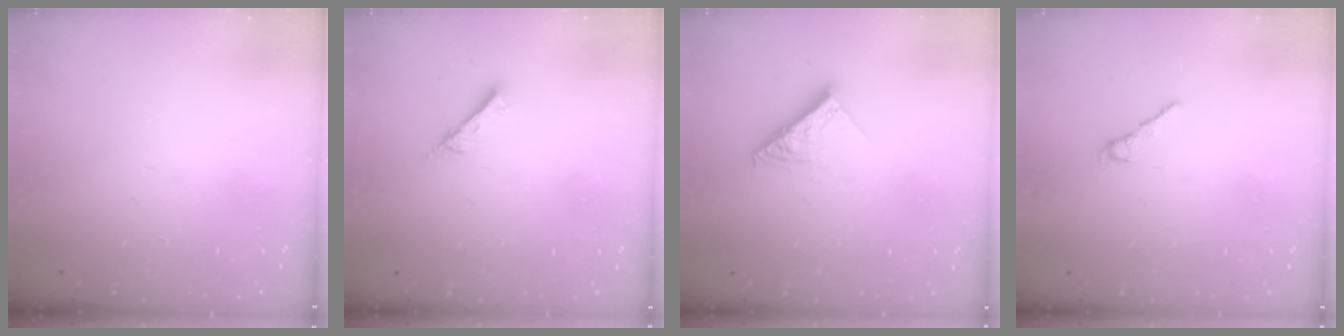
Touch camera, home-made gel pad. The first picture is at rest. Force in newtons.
{"total": 2.6, "press": 2.6, "slide": 0.1}
{"total": 10.0, "press": 9.9, "slide": 1.1}
{"total": 2.2, "press": 2.2, "slide": 0.4}